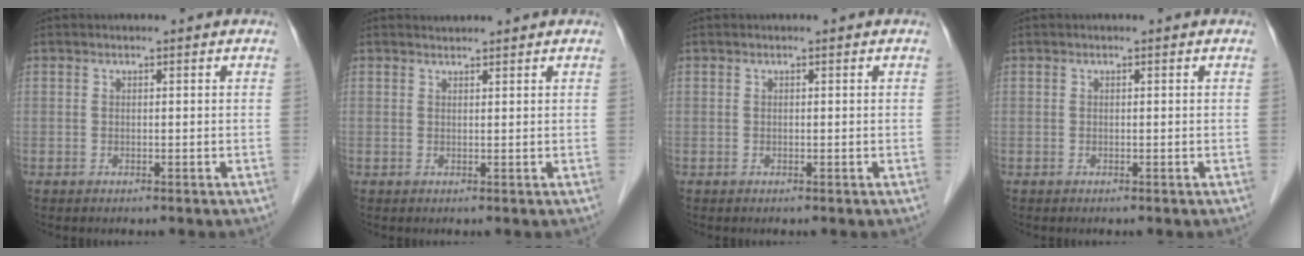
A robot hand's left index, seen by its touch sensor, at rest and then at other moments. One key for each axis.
{"total": 1.0, "fx": 1.0, "fy": 0.0, "fz": -0.1, "tx": -0.008, "ty": 0.005, "tz": 0.020}
{"total": 0.0}
{"total": 0.0}